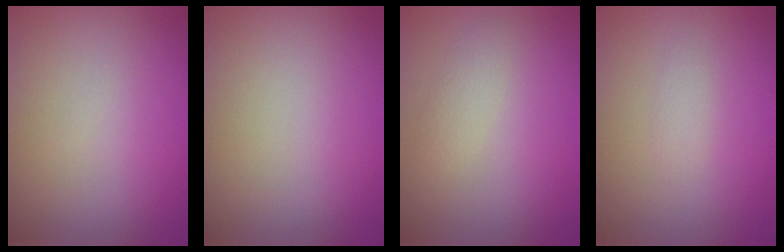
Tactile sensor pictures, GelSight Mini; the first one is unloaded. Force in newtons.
{"total": 0.0}
{"total": 1.4, "press": 1.4, "slide": 0.1}
{"total": 0.9, "press": 0.9, "slide": 0.0}